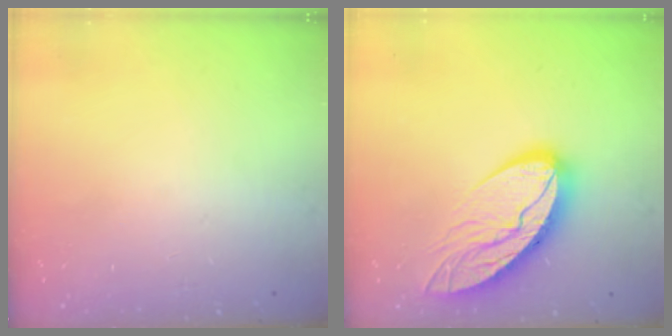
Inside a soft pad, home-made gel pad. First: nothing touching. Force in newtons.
{"total": 13.5, "press": 13.5, "slide": 1.1}